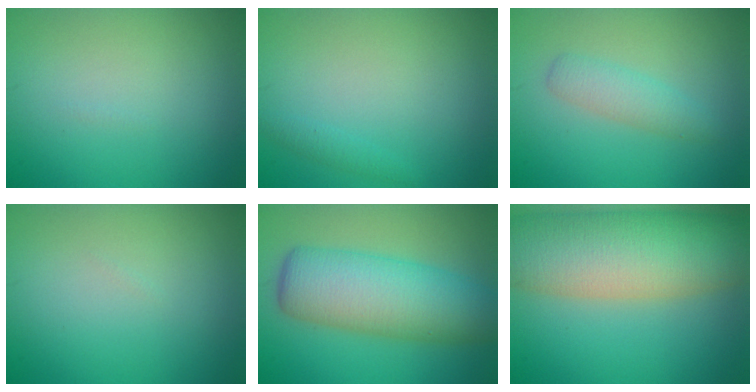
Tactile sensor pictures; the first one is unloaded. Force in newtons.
{"total": 0.8, "press": 0.8, "slide": 0.2}
{"total": 2.4, "press": 2.4, "slide": 0.0}
{"total": 0.0}
{"total": 8.9, "press": 8.9, "slide": 0.2}
{"total": 13.2, "press": 13.2, "slide": 0.7}